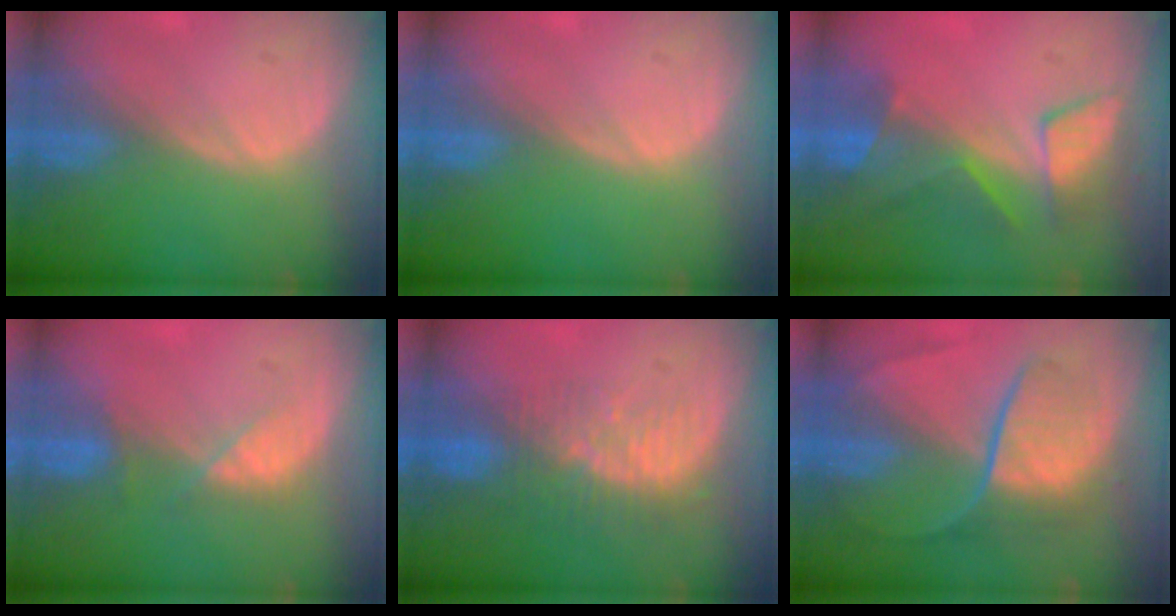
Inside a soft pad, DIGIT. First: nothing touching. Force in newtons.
{"total": 0.0}
{"total": 7.5, "press": 6.9, "slide": 3.0}
{"total": 3.3, "press": 3.2, "slide": 0.7}
{"total": 8.2, "press": 7.2, "slide": 3.8}
{"total": 9.0, "press": 7.6, "slide": 4.8}